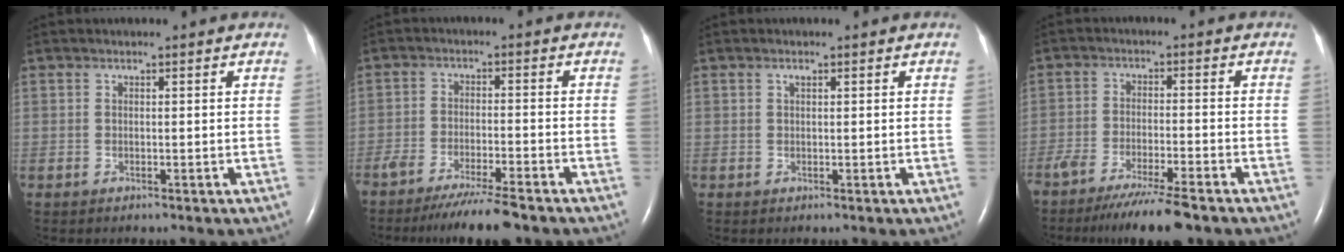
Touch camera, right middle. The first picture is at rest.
{"total": 9.4, "force": [-7.7, 0.4, 5.3], "torque": [-0.082, -0.023, -0.124]}
{"total": 0.6, "force": [0.3, 0.1, 0.5], "torque": [-0.012, 0.003, 0.006]}
{"total": 10.8, "force": [-8.6, 0.5, 6.4], "torque": [-0.100, -0.026, -0.138]}